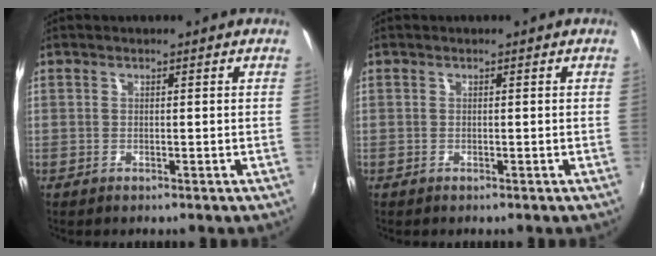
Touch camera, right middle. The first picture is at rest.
{"total": 0.0}